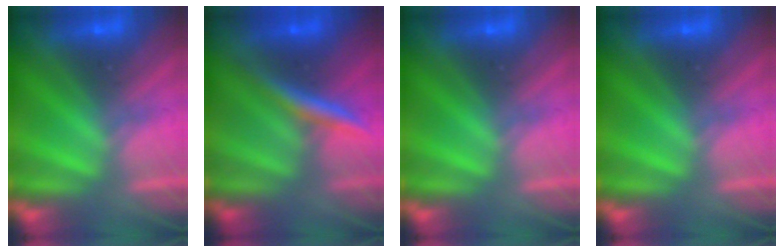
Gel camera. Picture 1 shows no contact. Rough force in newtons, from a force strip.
{"total": 2.4}
{"total": 0.0}
{"total": 0.0}